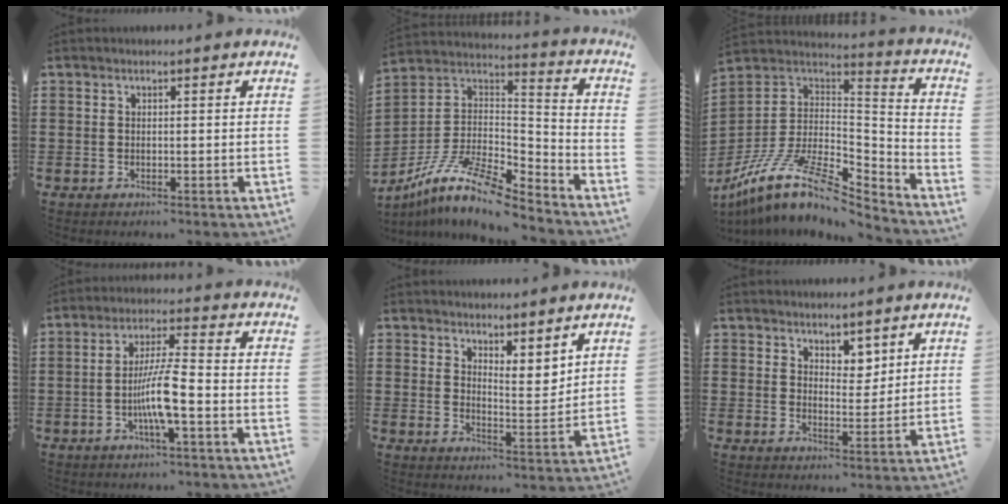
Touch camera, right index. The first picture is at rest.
{"total": 12.4, "force": [-9.6, 2.7, 7.3], "torque": [-0.150, 0.020, -0.191]}
{"total": 13.5, "force": [-8.7, 5.2, 8.8], "torque": [-0.181, 0.018, -0.162]}
{"total": 7.6, "force": [-2.3, 1.0, 7.1], "torque": [-0.141, -0.005, -0.049]}
{"total": 4.1, "force": [3.8, 1.2, 0.7], "torque": [-0.017, -0.013, 0.070]}
{"total": 4.1, "force": [3.3, 2.3, 0.5], "torque": [-0.014, -0.003, 0.061]}